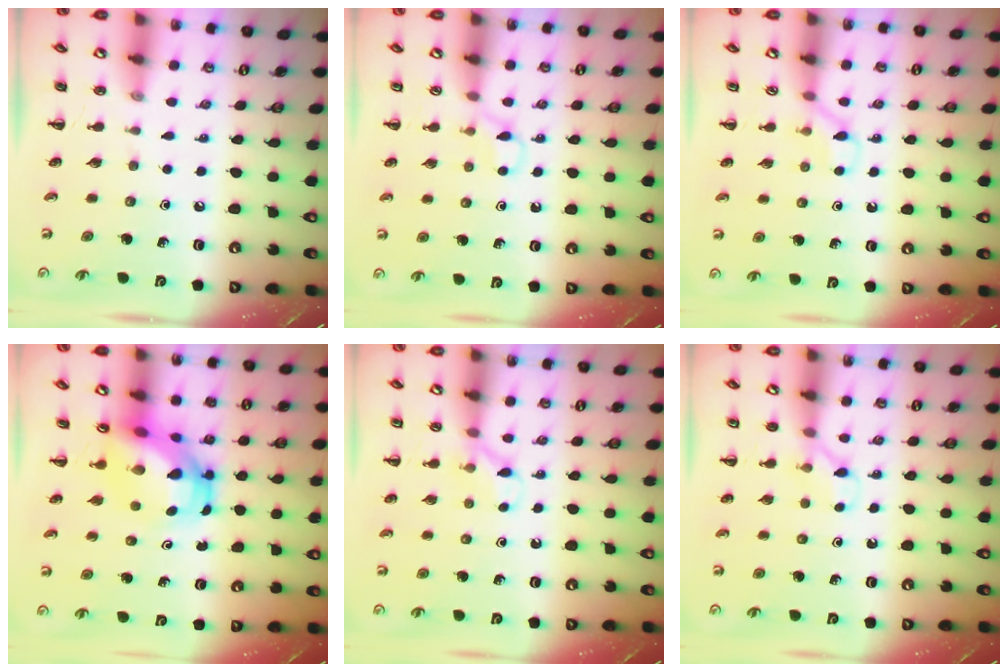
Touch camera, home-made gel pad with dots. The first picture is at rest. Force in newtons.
{"total": 4.7, "press": 4.5, "slide": 1.5}
{"total": 4.4, "press": 4.1, "slide": 1.5}
{"total": 6.4, "press": 6.0, "slide": 2.2}
{"total": 6.2, "press": 5.9, "slide": 1.9}
{"total": 3.3, "press": 3.2, "slide": 1.0}